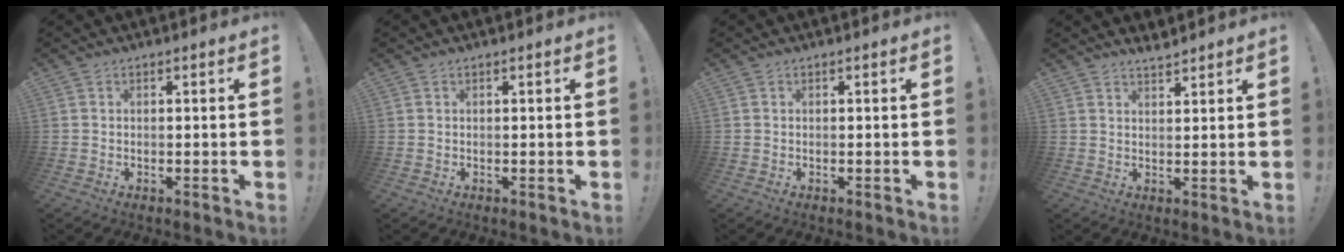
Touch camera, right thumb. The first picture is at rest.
{"total": 0.0}
{"total": 0.0}
{"total": 3.0, "force": [2.9, 0.7, 0.4], "torque": [-0.003, -0.018, 0.054]}